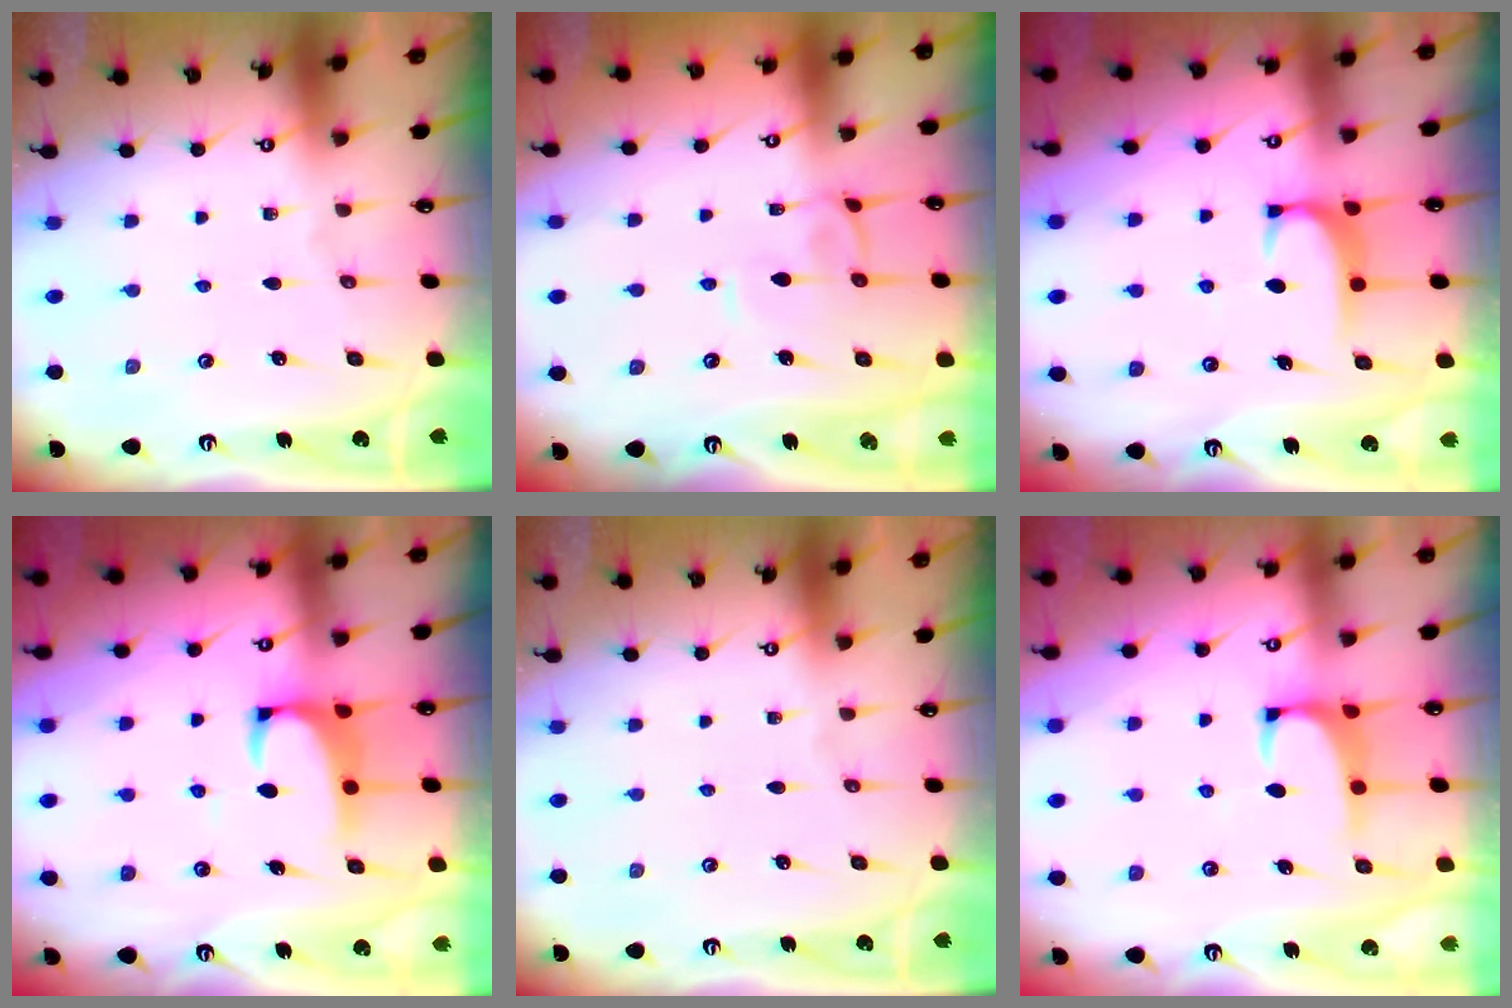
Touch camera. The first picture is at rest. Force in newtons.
{"total": 0.9, "press": 0.8, "slide": 0.4}
{"total": 1.6, "press": 1.5, "slide": 0.5}
{"total": 2.2, "press": 2.0, "slide": 0.9}
{"total": 0.0}
{"total": 0.8, "press": 0.6, "slide": 0.6}